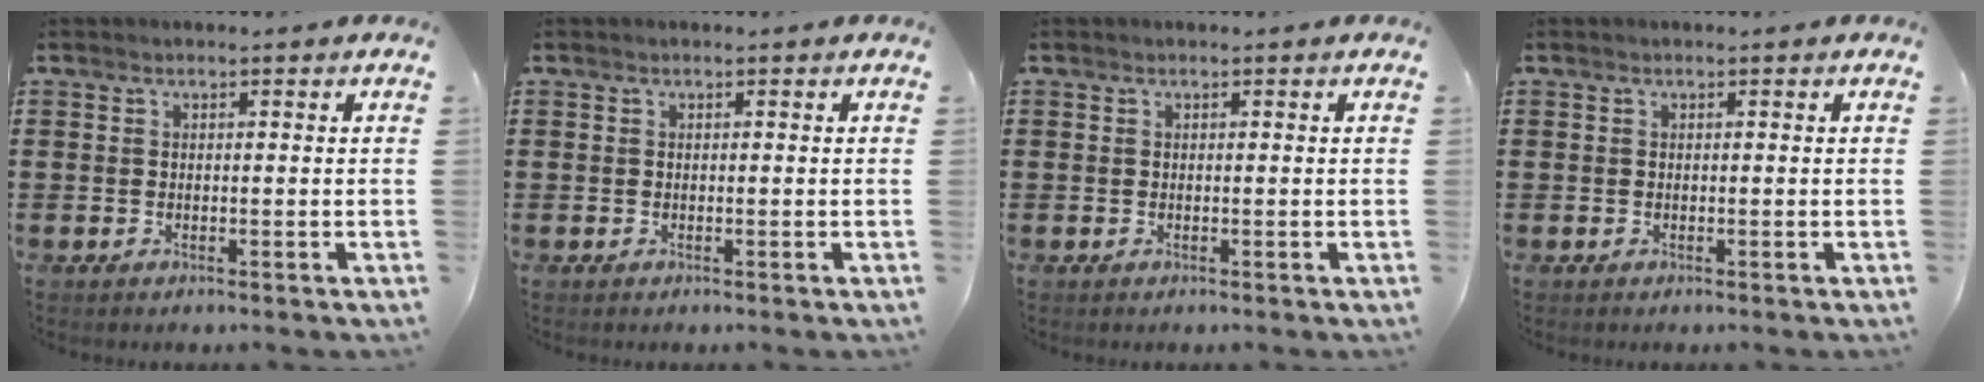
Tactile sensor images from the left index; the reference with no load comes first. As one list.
[{"total": 0.0}, {"total": 0.0}, {"total": 0.0}]